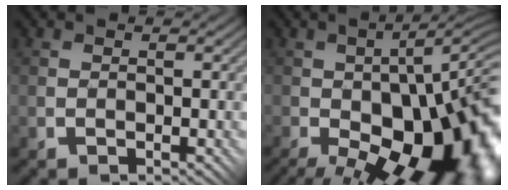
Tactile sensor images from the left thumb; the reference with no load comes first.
{"total": 19.3, "force": [-7.6, 8.1, 15.8], "torque": [-0.192, -0.019, -0.109]}